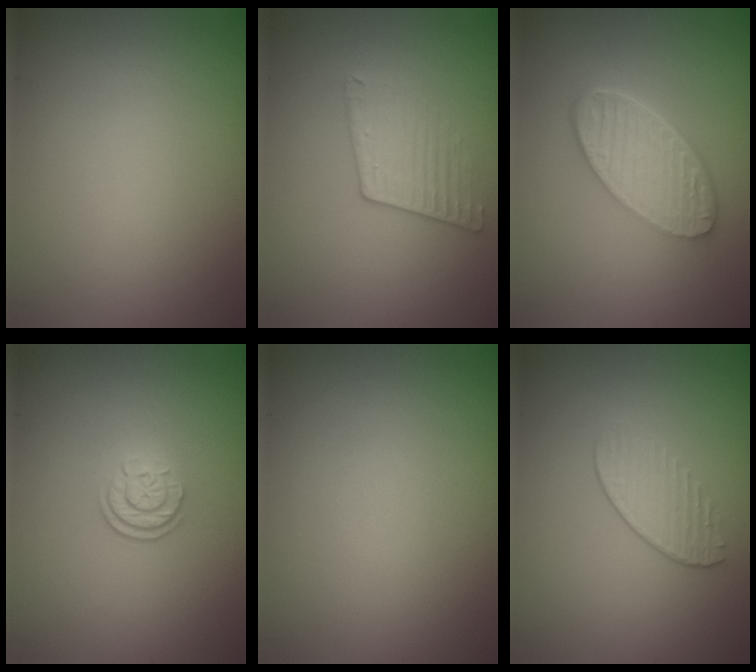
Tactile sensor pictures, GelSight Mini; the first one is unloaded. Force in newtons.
{"total": 2.0, "press": 1.5, "slide": 1.3}
{"total": 6.2, "press": 4.4, "slide": 4.3}
{"total": 2.3, "press": 1.7, "slide": 1.5}
{"total": 0.0}
{"total": 1.6, "press": 1.1, "slide": 1.2}